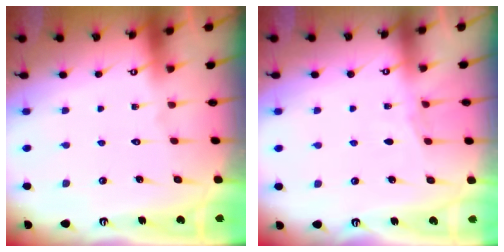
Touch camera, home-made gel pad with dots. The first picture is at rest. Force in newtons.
{"total": 3.3, "press": 3.3, "slide": 0.4}